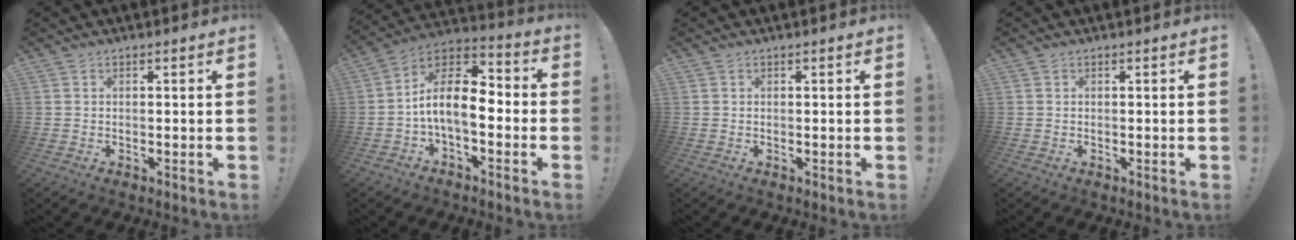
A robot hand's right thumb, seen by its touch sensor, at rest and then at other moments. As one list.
[{"total": 13.4, "force": [-1.8, 6.8, 11.4], "torque": [-0.205, 0.011, -0.029]}, {"total": 0.0}, {"total": 0.0}]